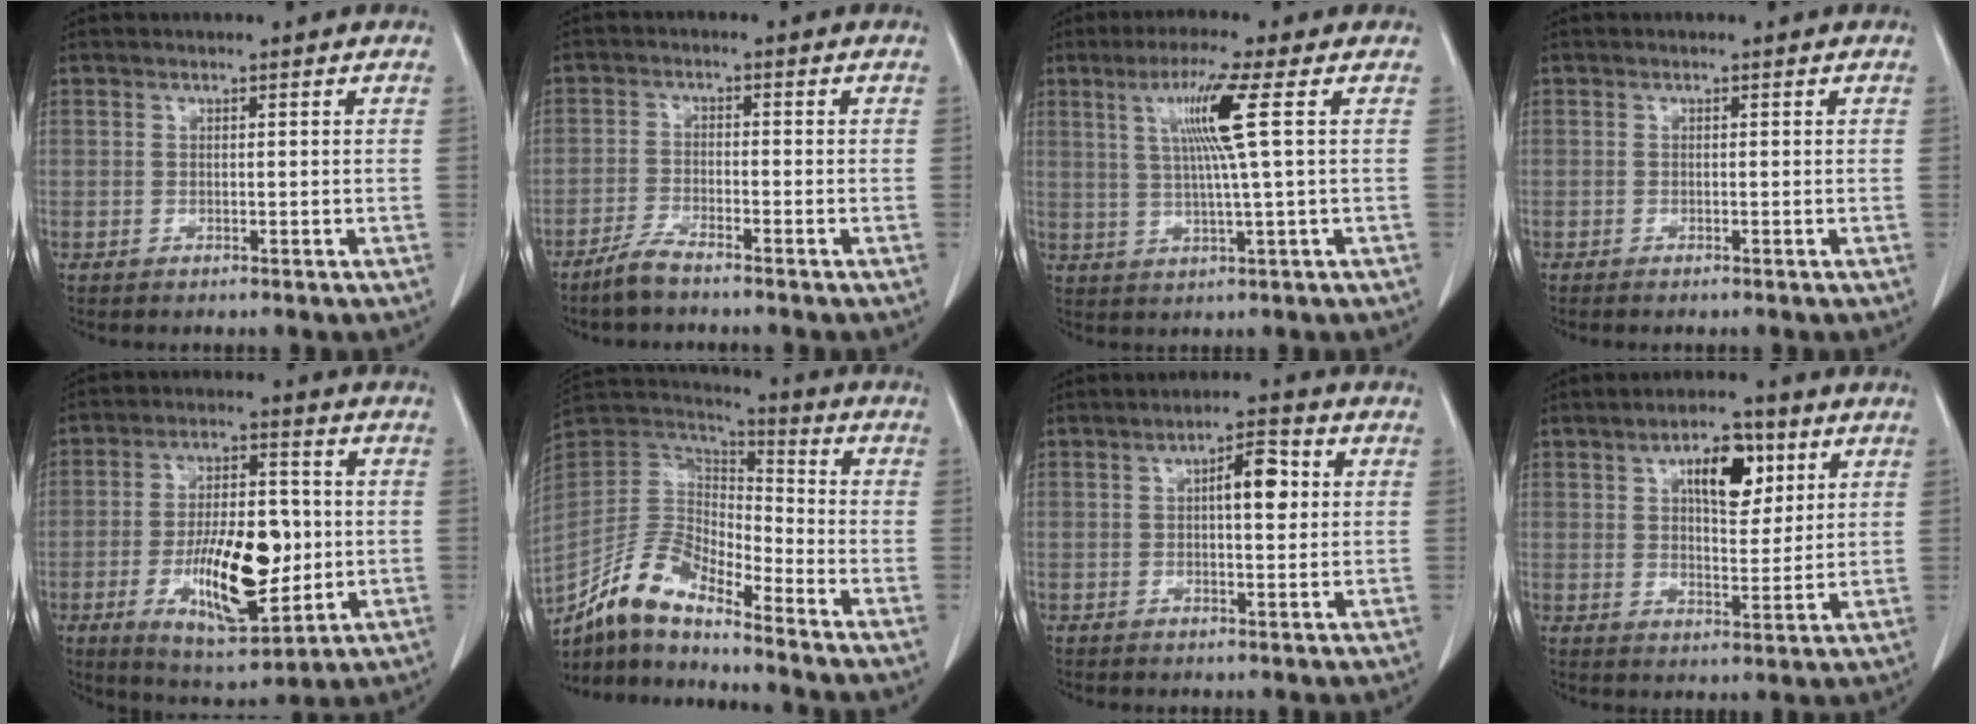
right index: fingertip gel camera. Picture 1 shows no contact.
{"total": 3.7, "force": [-3.2, 0.2, 1.9], "torque": [-0.043, -0.007, -0.068]}
{"total": 7.8, "force": [2.2, -1.6, 7.3], "torque": [-0.136, 0.004, 0.046]}
{"total": 0.8, "force": [-0.7, 0.0, 0.4], "torque": [-0.008, -0.002, -0.011]}
{"total": 15.2, "force": [-2.6, 5.5, 14.0], "torque": [-0.246, -0.001, -0.033]}
{"total": 12.2, "force": [-10.4, 3.0, 5.7], "torque": [-0.118, 0.021, -0.203]}
{"total": 5.2, "force": [0.9, 1.6, 4.9], "torque": [-0.079, 0.012, 0.014]}
{"total": 8.5, "force": [3.6, 3.6, 6.8], "torque": [-0.104, 0.010, 0.058]}